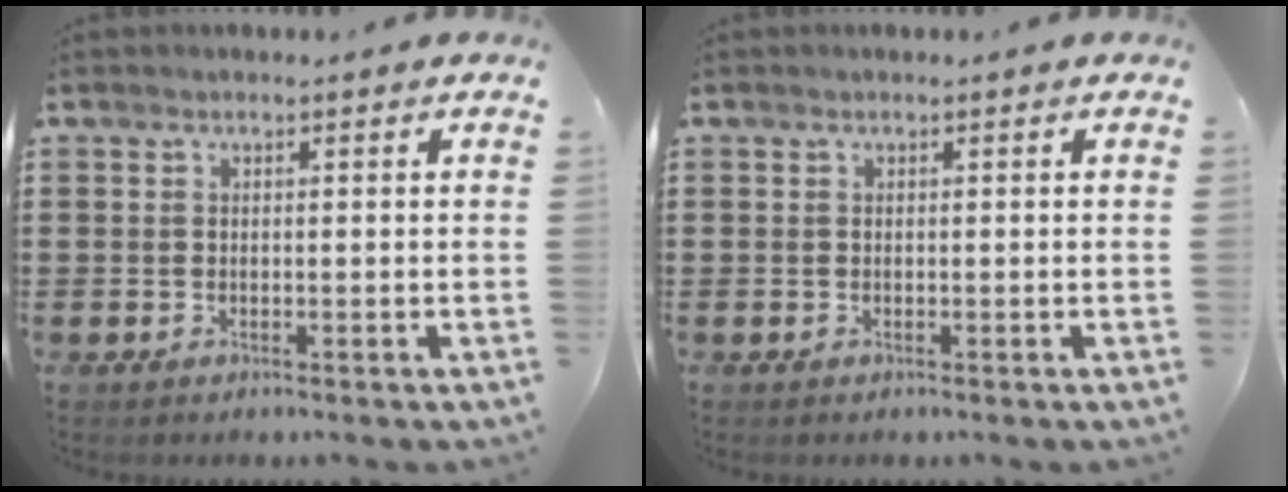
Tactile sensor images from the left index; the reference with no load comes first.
{"total": 0.0}